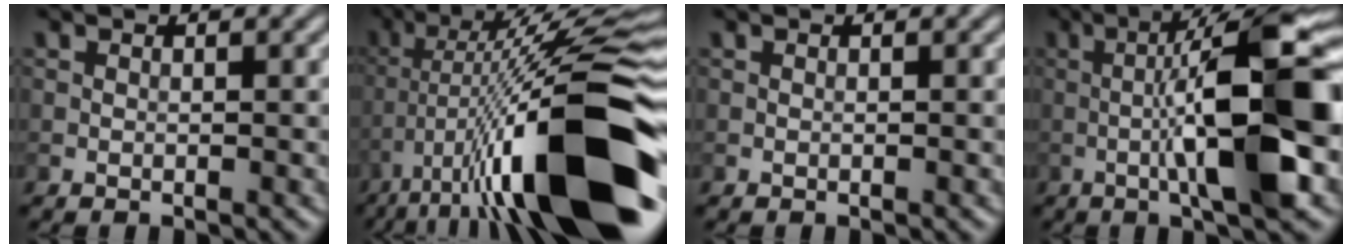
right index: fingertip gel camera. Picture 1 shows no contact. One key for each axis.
{"total": 16.8, "fx": -6.0, "fy": 3.6, "fz": 15.3, "tx": -0.243, "ty": 0.023, "tz": -0.095}
{"total": 0.0}
{"total": 12.9, "fx": -1.0, "fy": 2.5, "fz": 12.7, "tx": -0.193, "ty": 0.018, "tz": -0.018}